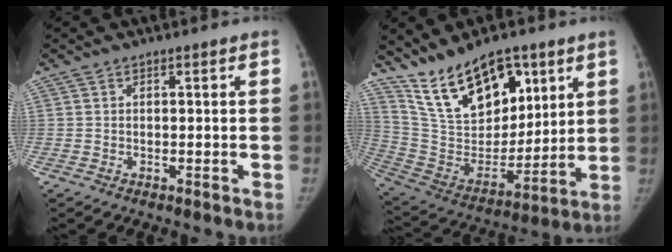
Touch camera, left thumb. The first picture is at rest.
{"total": 19.1, "force": [12.3, 9.6, 11.0], "torque": [-0.147, -0.062, 0.238]}